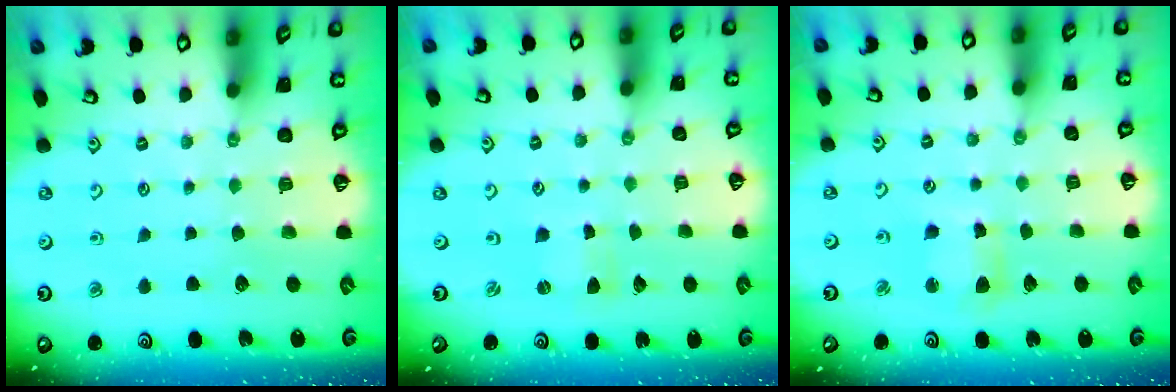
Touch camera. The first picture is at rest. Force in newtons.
{"total": 0.0}
{"total": 7.9, "press": 7.8, "slide": 1.0}